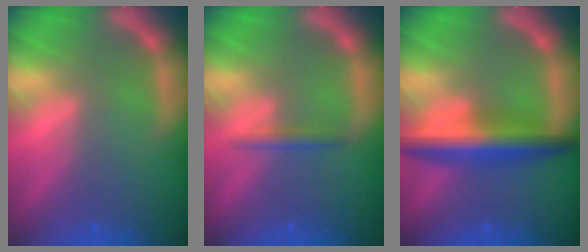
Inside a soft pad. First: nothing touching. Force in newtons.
{"total": 1.4}
{"total": 6.0}